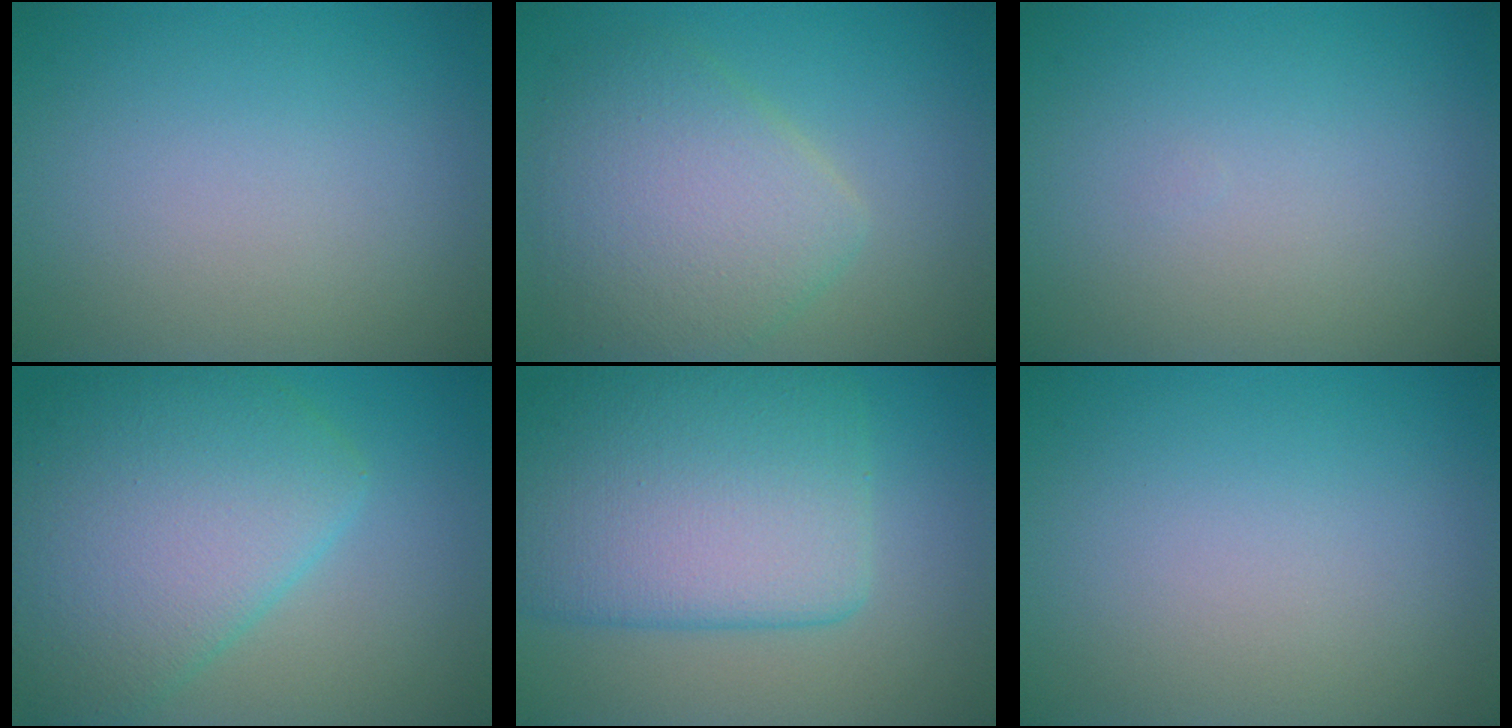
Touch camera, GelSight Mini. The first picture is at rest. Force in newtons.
{"total": 5.9, "press": 5.9, "slide": 0.1}
{"total": 0.0}
{"total": 8.8, "press": 8.8, "slide": 0.3}
{"total": 9.5, "press": 9.5, "slide": 0.3}
{"total": 0.0}